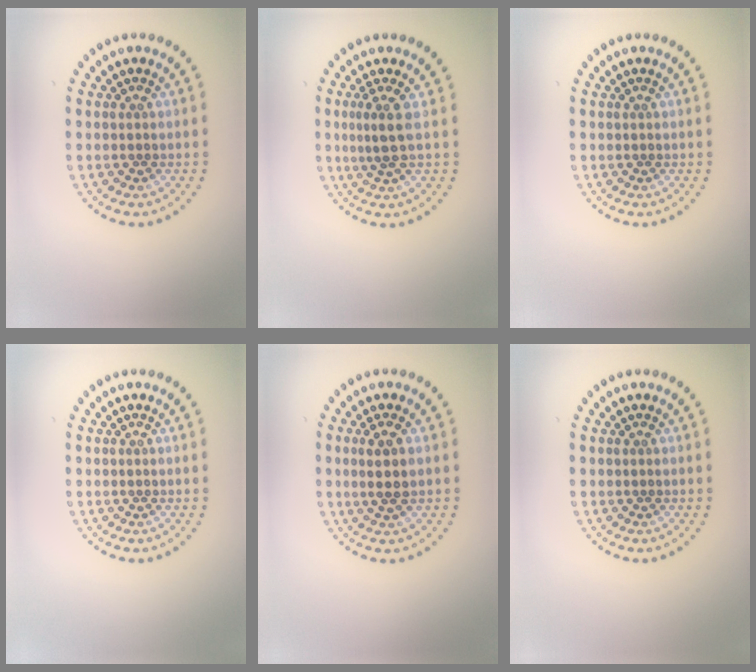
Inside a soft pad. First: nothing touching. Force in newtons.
{"total": 2.3, "press": 1.5, "slide": 1.7}
{"total": 0.0}
{"total": 0.0}
{"total": 2.2, "press": 2.0, "slide": 0.9}
{"total": 0.0}